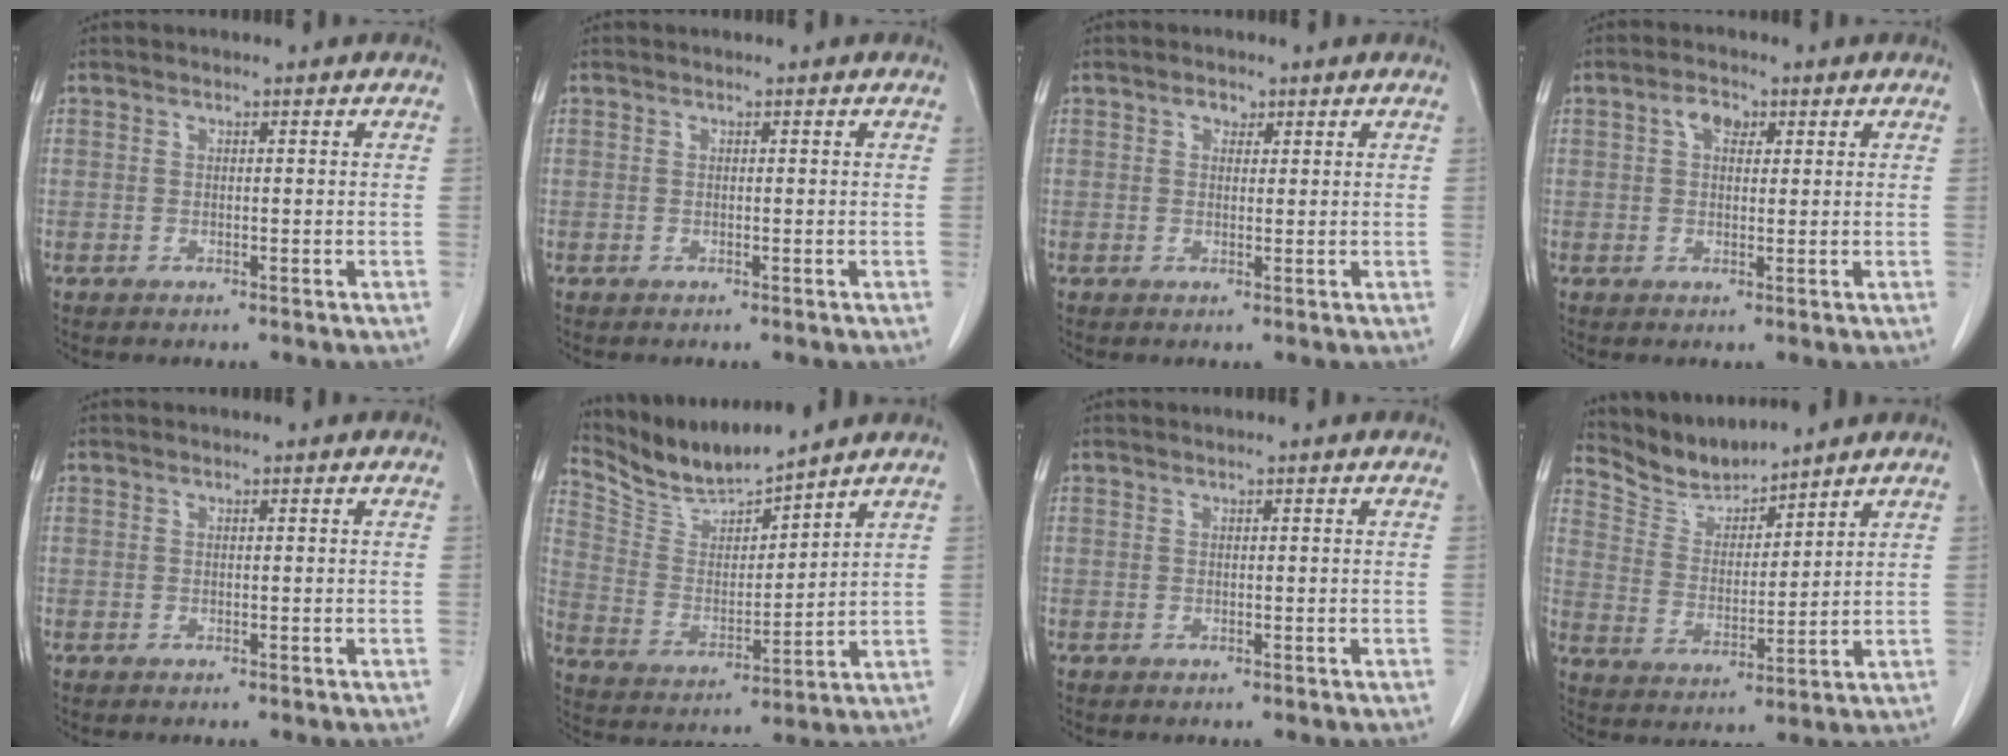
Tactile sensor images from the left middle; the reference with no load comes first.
{"total": 0.0}
{"total": 1.5, "force": [0.9, 1.0, 0.7], "torque": [-0.011, 0.002, 0.013]}
{"total": 3.1, "force": [1.3, 1.7, 2.2], "torque": [-0.041, 0.011, 0.022]}
{"total": 0.0}
{"total": 9.6, "force": [9.3, -0.1, 2.1], "torque": [-0.059, -0.003, 0.196]}
{"total": 0.0}
{"total": 7.0, "force": [7.0, 0.4, 0.1], "torque": [-0.015, 0.002, 0.151]}